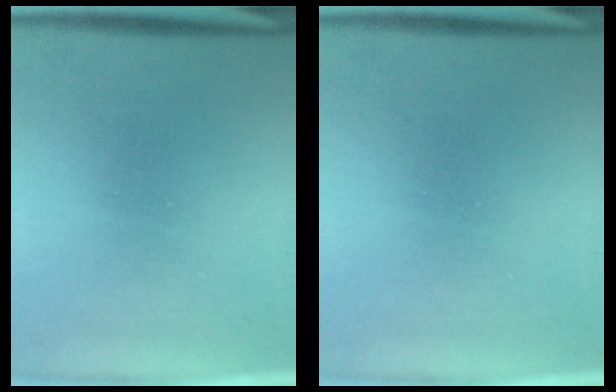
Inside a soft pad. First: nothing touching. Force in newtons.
{"total": 0.0}